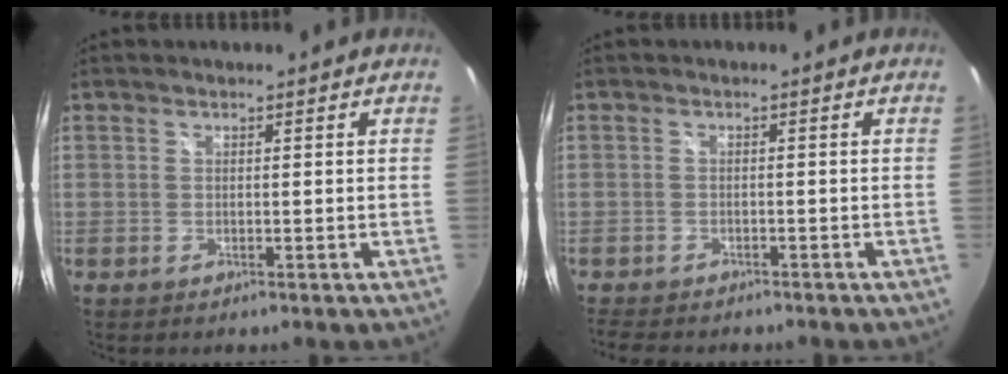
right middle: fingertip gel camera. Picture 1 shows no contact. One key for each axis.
{"total": 4.8, "fx": -4.3, "fy": 1.4, "fz": 1.6, "tx": -0.047, "ty": -0.014, "tz": -0.072}